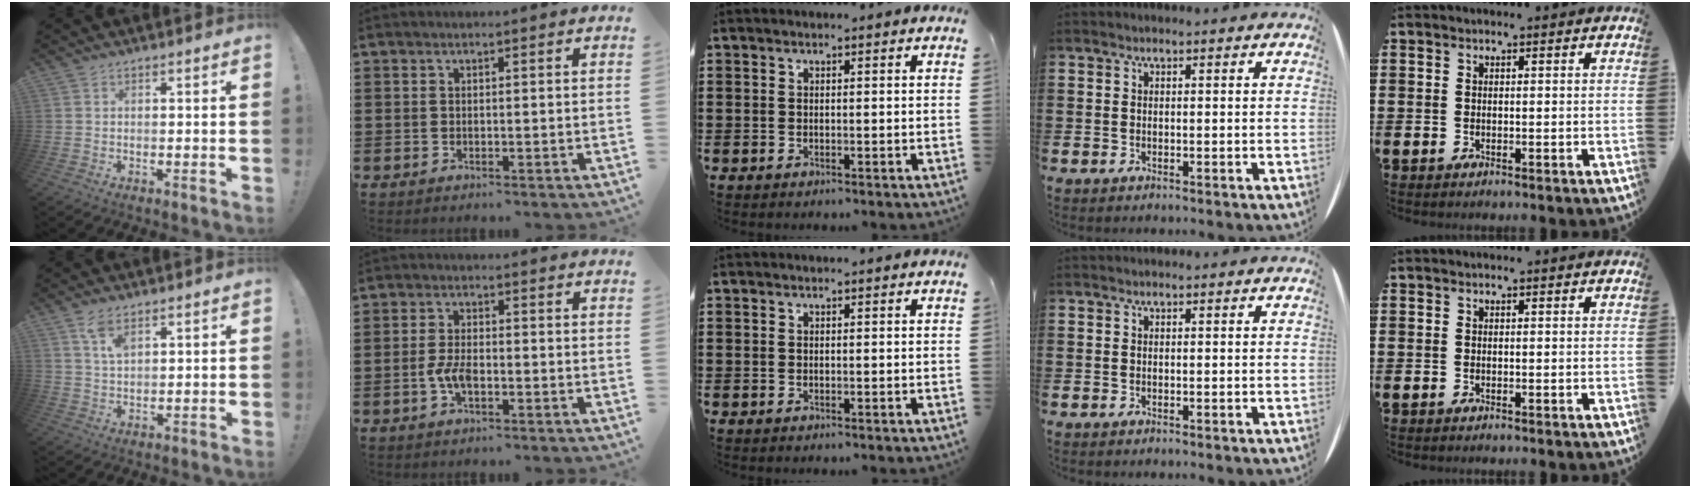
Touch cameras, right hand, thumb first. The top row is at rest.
{"thumb": {"total": 5.0, "force": [3.1, 2.2, 3.3], "torque": [-0.049, -0.016, 0.052]}, "index": {"total": 3.8, "force": [-1.4, 1.5, 3.2], "torque": [-0.080, -0.006, -0.029]}}